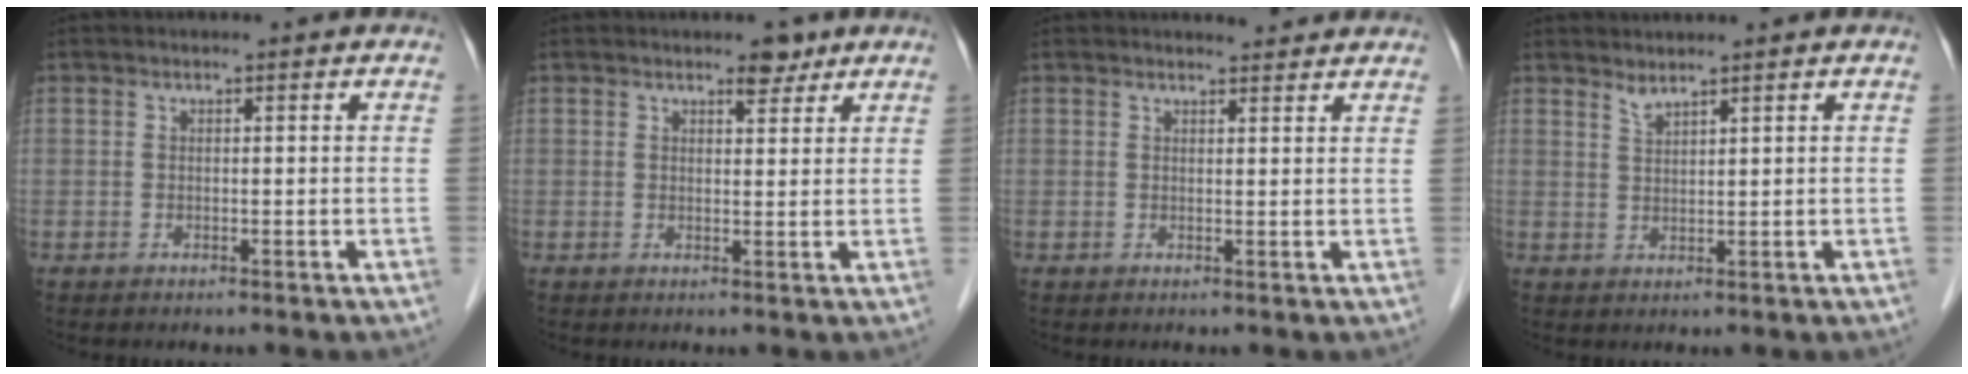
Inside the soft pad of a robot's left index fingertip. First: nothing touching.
{"total": 2.6, "force": [2.0, 1.1, 1.3], "torque": [-0.016, -0.002, 0.028]}
{"total": 2.8, "force": [2.7, 0.4, 0.5], "torque": [-0.011, 0.001, 0.032]}
{"total": 1.6, "force": [1.5, -0.1, 0.5], "torque": [-0.008, -0.006, 0.031]}